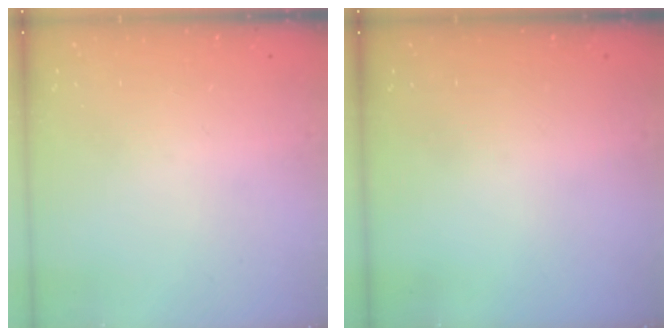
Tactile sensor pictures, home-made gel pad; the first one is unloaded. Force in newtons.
{"total": 0.0}